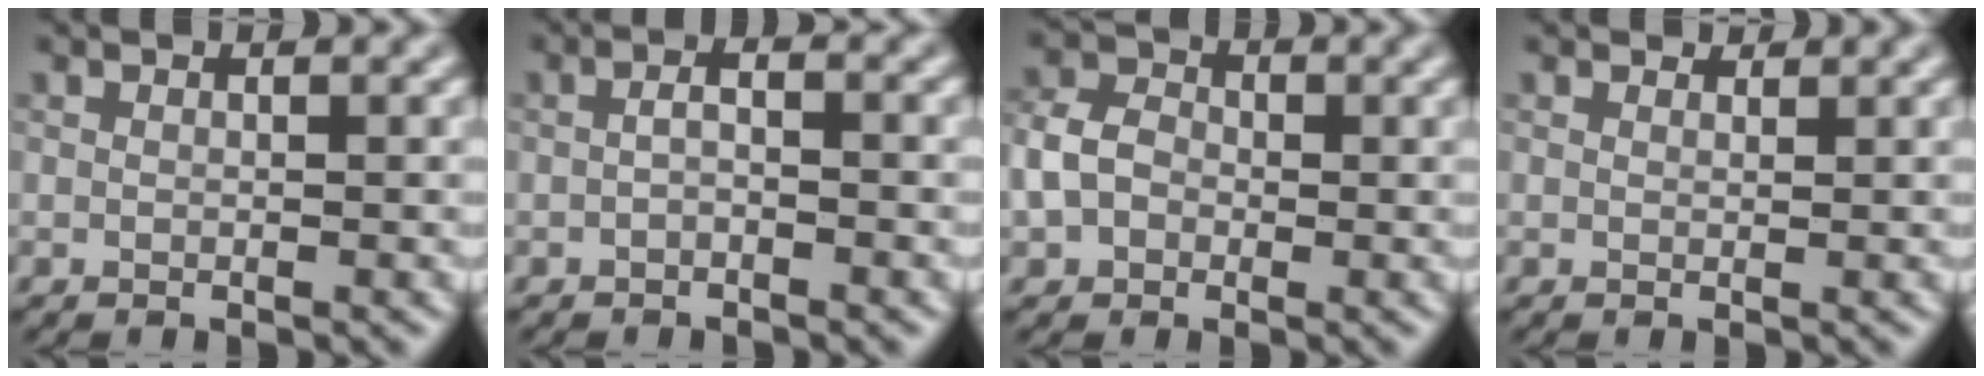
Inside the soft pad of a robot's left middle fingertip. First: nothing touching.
{"total": 1.1, "force": [-0.8, 0.0, 0.6], "torque": [-0.023, 0.001, -0.015]}
{"total": 3.4, "force": [-0.7, 2.8, 1.7], "torque": [-0.047, 0.003, -0.017]}
{"total": 1.1, "force": [1.1, 0.2, -0.1], "torque": [-0.013, -0.003, 0.013]}